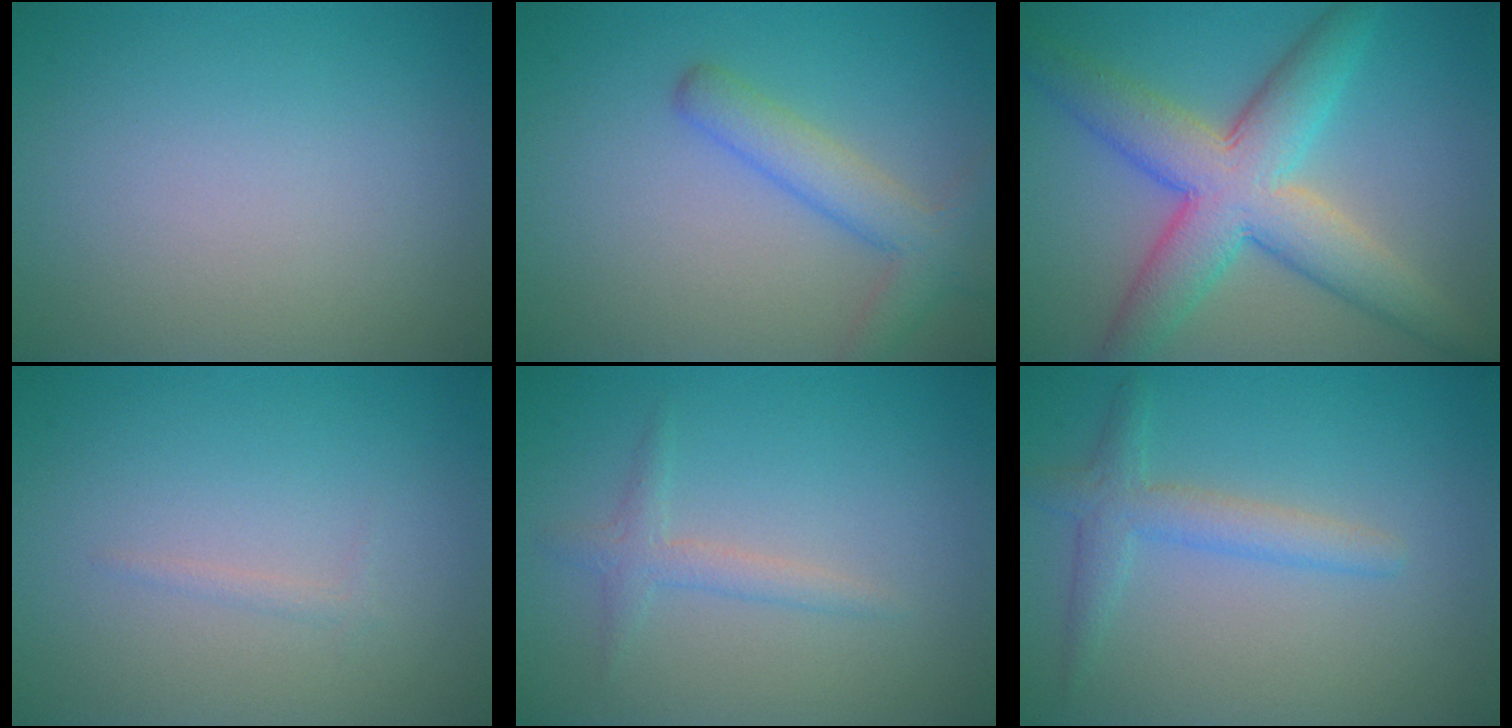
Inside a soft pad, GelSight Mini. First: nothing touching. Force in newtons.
{"total": 3.6, "press": 3.6, "slide": 0.1}
{"total": 8.5, "press": 8.5, "slide": 0.4}
{"total": 0.6, "press": 0.6, "slide": 0.0}
{"total": 1.7, "press": 1.7, "slide": 0.1}
{"total": 2.8, "press": 2.7, "slide": 0.2}